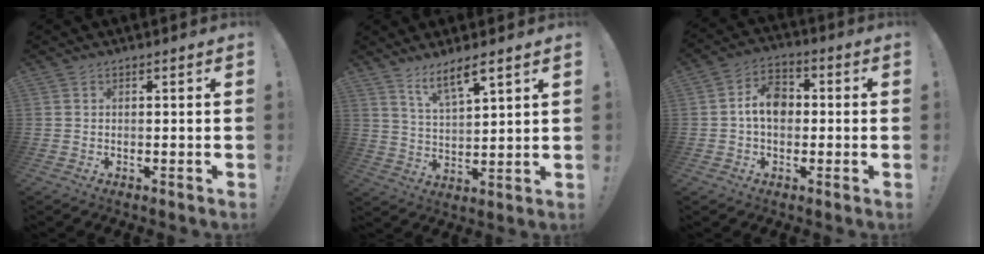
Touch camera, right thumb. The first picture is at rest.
{"total": 8.1, "force": [6.3, 1.6, 4.9], "torque": [-0.084, -0.037, 0.109]}
{"total": 9.1, "force": [0.0, 6.5, 6.4], "torque": [-0.102, 0.015, 0.002]}